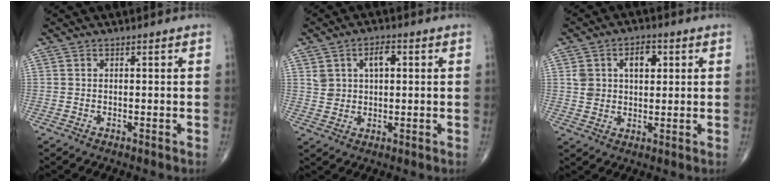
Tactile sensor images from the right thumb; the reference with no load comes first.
{"total": 6.0, "force": [1.9, 3.8, 4.2], "torque": [-0.057, 0.001, 0.034]}
{"total": 7.8, "force": [2.3, 5.3, 5.3], "torque": [-0.064, 0.003, 0.040]}